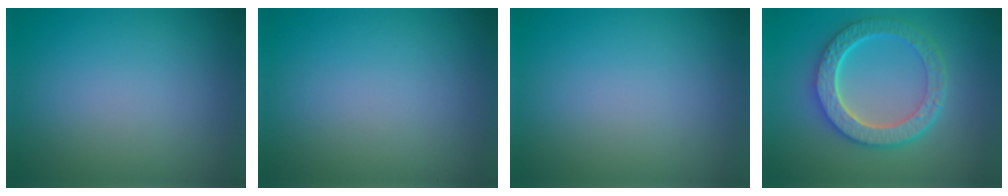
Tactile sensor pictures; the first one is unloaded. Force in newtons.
{"total": 0.0}
{"total": 0.0}
{"total": 6.7, "press": 5.3, "slide": 4.2}